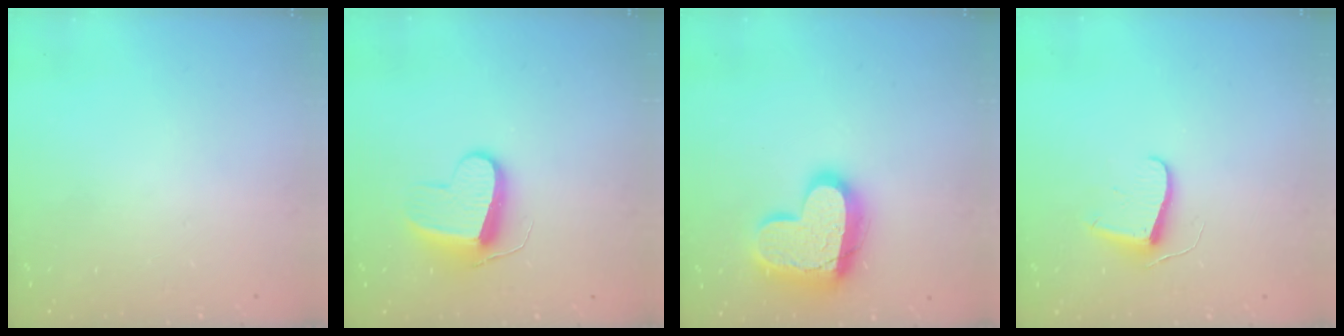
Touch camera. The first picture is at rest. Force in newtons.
{"total": 9.8, "press": 9.8, "slide": 0.3}
{"total": 17.9, "press": 17.8, "slide": 1.6}
{"total": 7.1, "press": 7.1, "slide": 0.5}